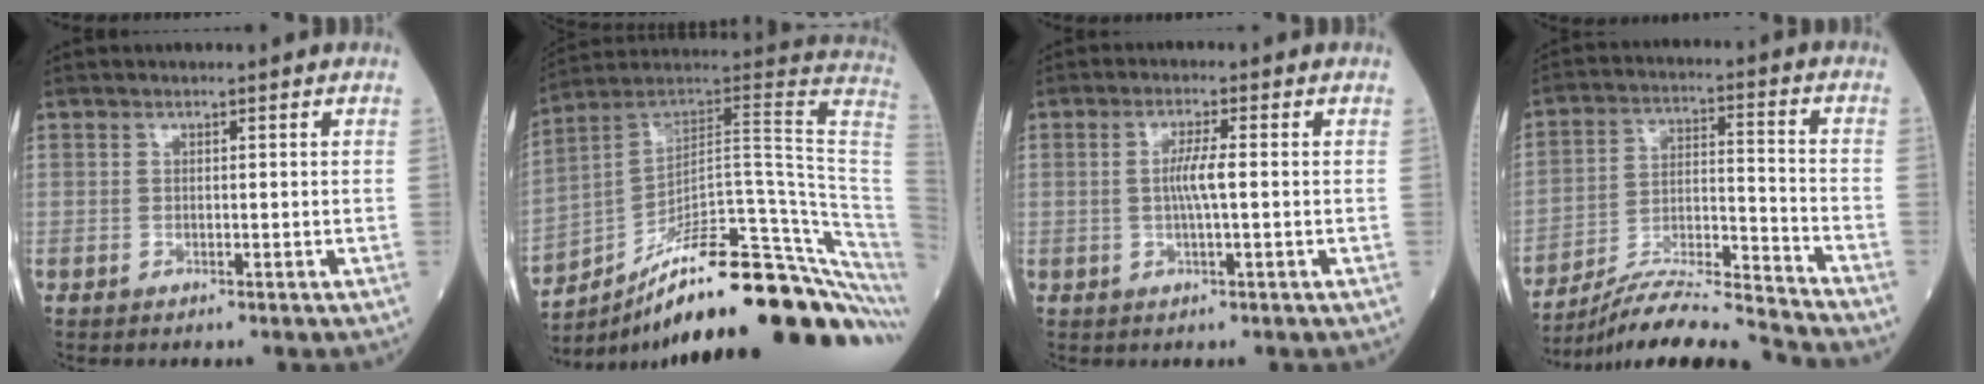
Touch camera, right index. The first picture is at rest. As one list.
[{"total": 29.0, "force": [-19.3, 2.8, 21.6], "torque": [-0.191, 0.038, -0.290]}, {"total": 3.5, "force": [-0.1, 0.0, 3.5], "torque": [-0.069, -0.001, -0.002]}, {"total": 14.6, "force": [-14.0, -1.6, 4.1], "torque": [-0.068, 0.016, -0.247]}]